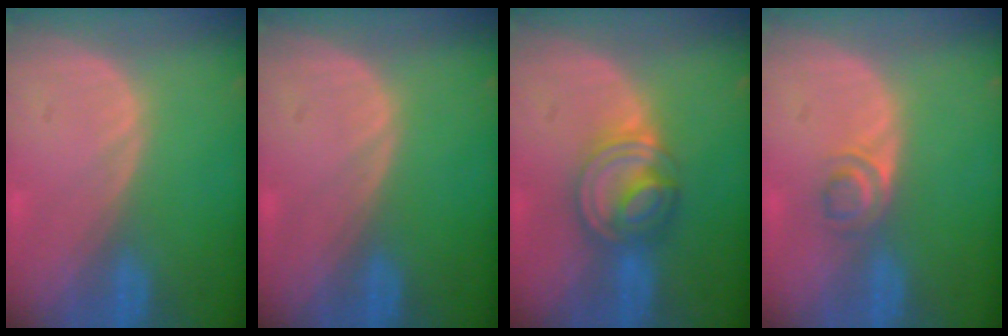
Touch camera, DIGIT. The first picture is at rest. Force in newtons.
{"total": 0.0}
{"total": 7.0, "press": 6.3, "slide": 3.1}
{"total": 2.8, "press": 2.7, "slide": 1.0}